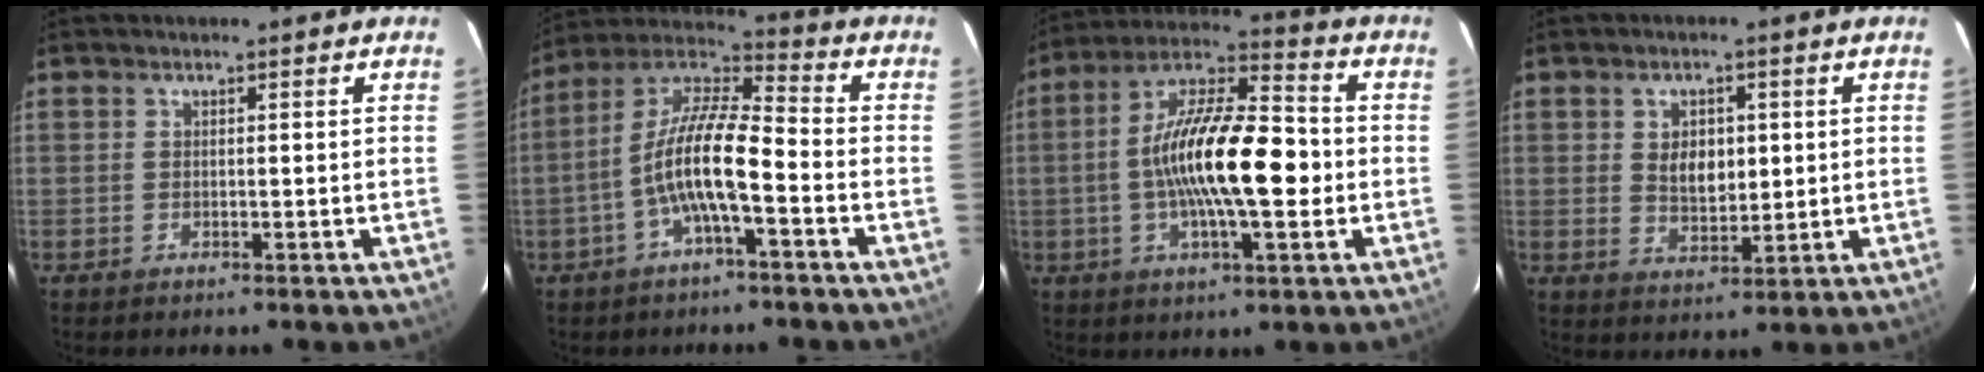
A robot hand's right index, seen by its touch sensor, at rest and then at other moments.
{"total": 11.8, "force": [-3.9, 2.5, 10.8], "torque": [-0.219, 0.010, -0.080]}
{"total": 17.3, "force": [-1.8, 5.1, 16.4], "torque": [-0.296, 0.012, -0.040]}
{"total": 5.9, "force": [1.0, 3.7, 4.5], "torque": [-0.074, 0.002, 0.022]}